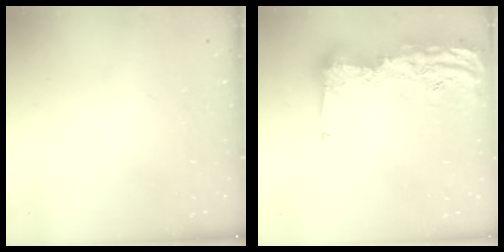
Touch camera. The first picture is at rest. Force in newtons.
{"total": 17.7, "press": 17.6, "slide": 0.9}